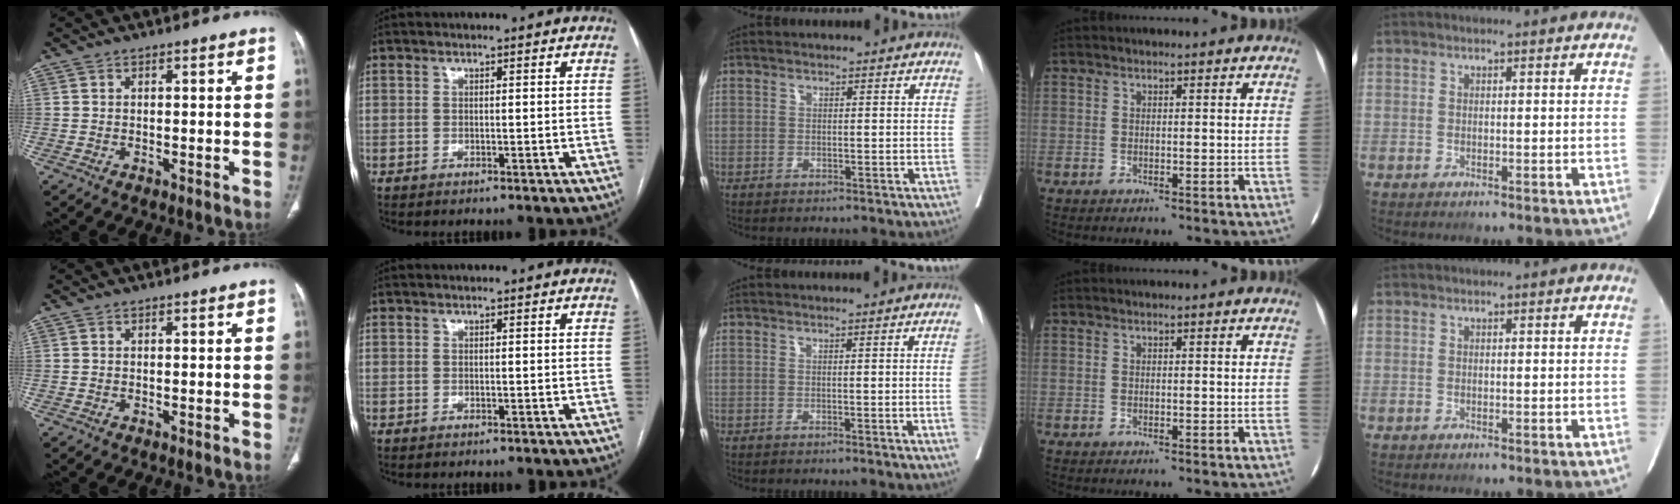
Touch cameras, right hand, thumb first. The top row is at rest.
{"middle": {"total": 2.8, "force": [-0.3, -1.2, 2.5], "torque": [-0.032, -0.004, 0.000]}}